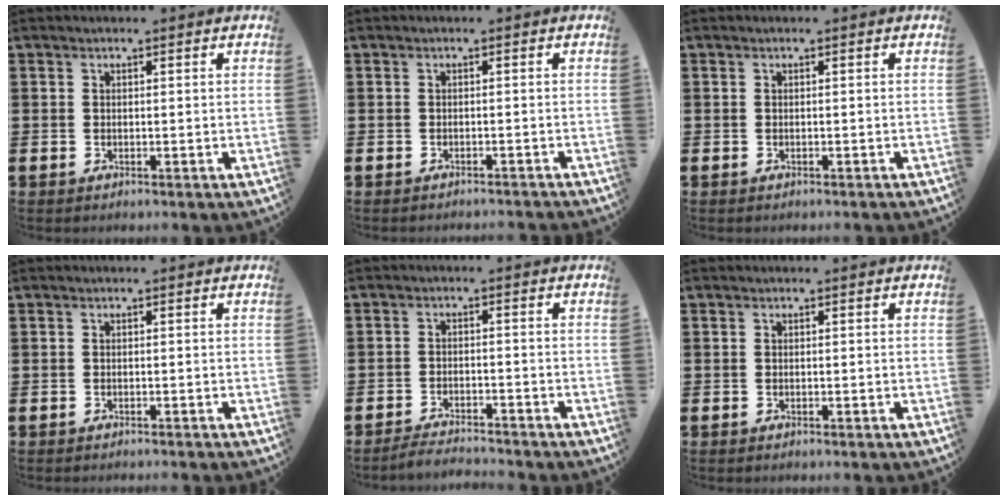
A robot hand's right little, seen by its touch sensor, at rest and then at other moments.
{"total": 0.6, "force": [-0.6, -0.2, 0.1], "torque": [-0.001, -0.001, -0.012]}
{"total": 0.0}
{"total": 0.0}
{"total": 2.3, "force": [-2.3, -0.1, 0.0], "torque": [-0.005, 0.004, -0.048]}
{"total": 0.0}